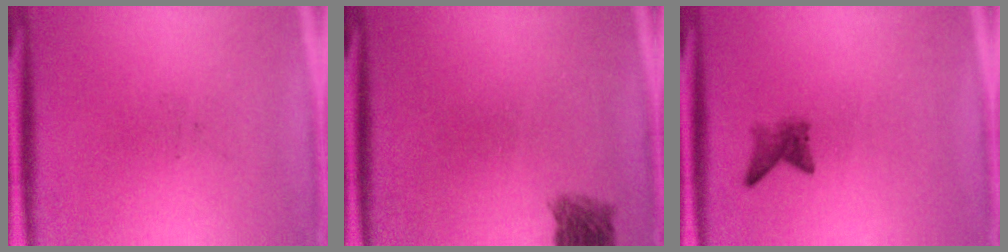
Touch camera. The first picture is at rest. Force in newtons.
{"total": 2.6}
{"total": 1.9}